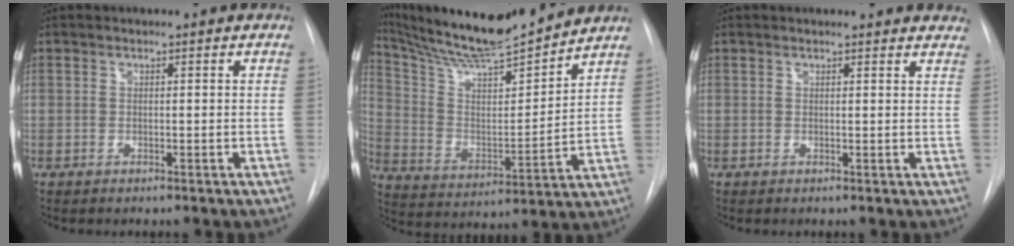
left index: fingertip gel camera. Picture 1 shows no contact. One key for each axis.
{"total": 16.6, "fx": 15.5, "fy": 0.6, "fz": 6.1, "tx": -0.120, "ty": -0.012, "tz": 0.268}
{"total": 8.3, "fx": 7.8, "fy": 2.2, "fz": 1.7, "tx": 0.008, "ty": 0.001, "tz": 0.063}